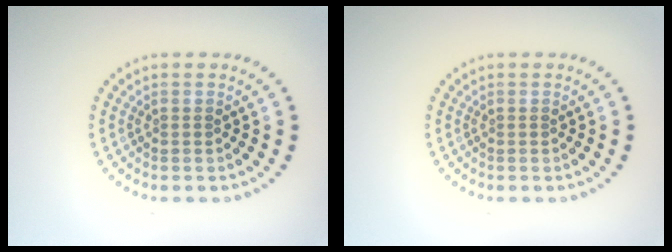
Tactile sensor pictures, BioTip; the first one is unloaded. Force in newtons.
{"total": 0.0}